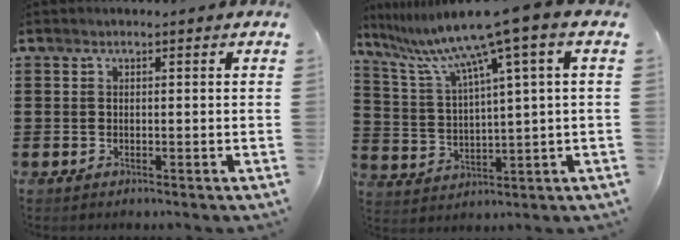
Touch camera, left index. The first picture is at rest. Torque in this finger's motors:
{"motor_torque": [1.37, -0.76, 1.05, 0.21]}